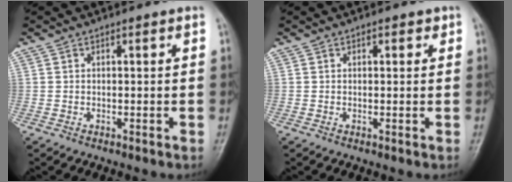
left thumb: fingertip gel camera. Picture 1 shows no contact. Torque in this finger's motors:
{"motor_torque": [-0.22, -0.13, -0.03, 0.00, 0.04]}